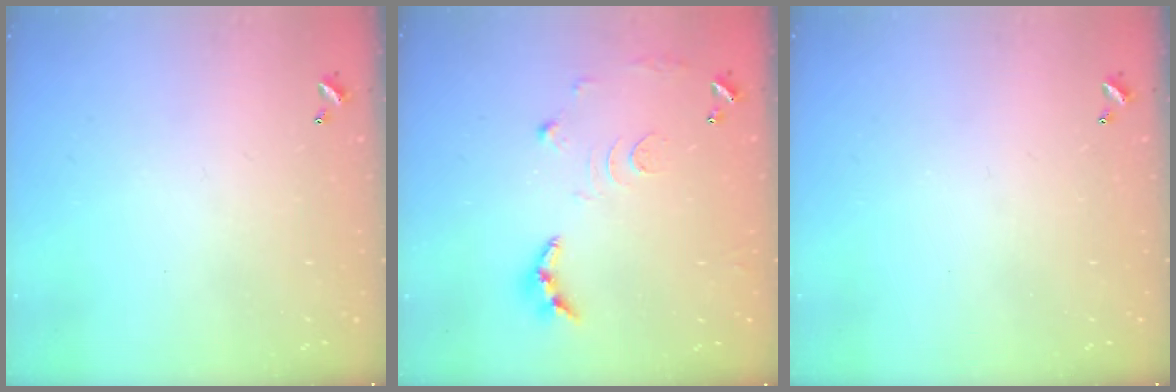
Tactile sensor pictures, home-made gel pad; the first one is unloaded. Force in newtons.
{"total": 11.1, "press": 11.0, "slide": 1.0}
{"total": 0.0}